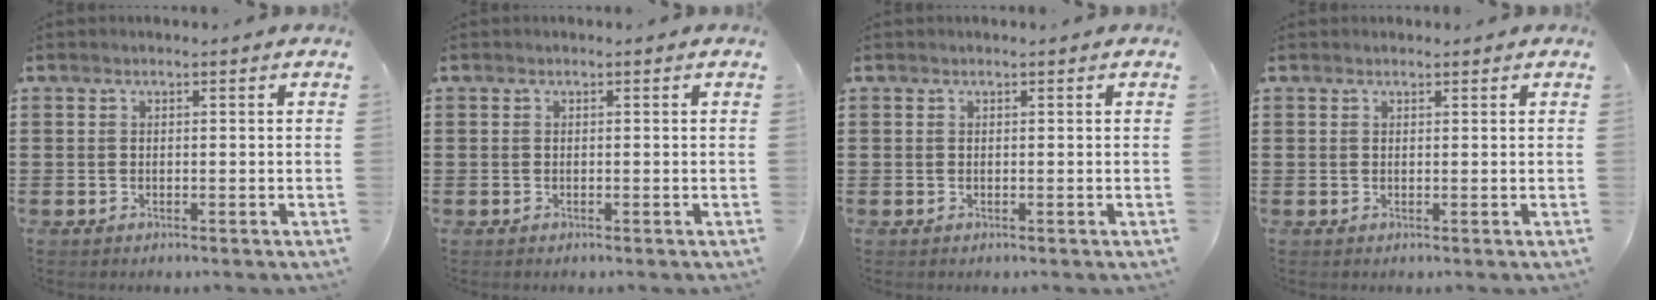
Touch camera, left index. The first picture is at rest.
{"total": 0.0}
{"total": 0.0}
{"total": 0.6, "force": [0.6, 0.2, 0.1], "torque": [-0.004, 0.000, 0.013]}